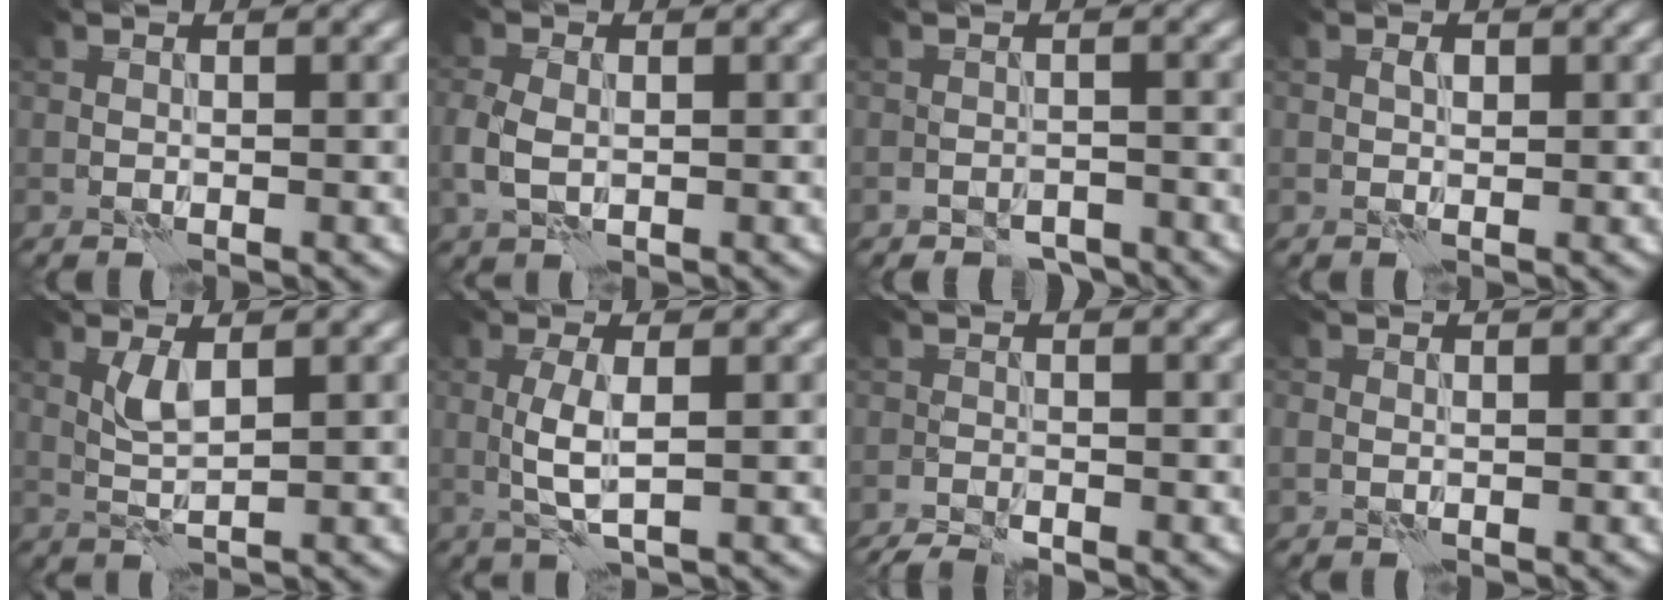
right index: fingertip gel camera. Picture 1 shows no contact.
{"total": 3.0, "force": [0.0, 2.1, 2.1], "torque": [-0.051, -0.001, -0.004]}
{"total": 2.5, "force": [-2.2, 1.1, 0.3], "torque": [0.000, 0.004, -0.035]}
{"total": 0.8, "force": [0.2, 0.5, 0.6], "torque": [-0.011, 0.005, 0.004]}
{"total": 2.2, "force": [1.0, 0.4, 1.9], "torque": [-0.043, 0.004, 0.020]}
{"total": 2.9, "force": [0.1, 0.6, 2.9], "torque": [-0.065, 0.006, 0.003]}
{"total": 2.3, "force": [-2.1, 0.0, 0.8], "torque": [-0.022, -0.009, -0.043]}
{"total": 0.9, "force": [-0.1, 0.8, 0.5], "torque": [-0.011, 0.000, -0.001]}